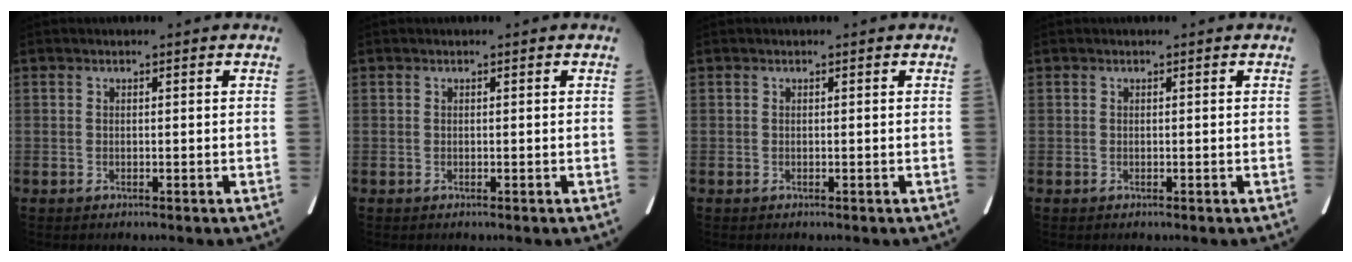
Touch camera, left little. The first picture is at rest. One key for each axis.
{"total": 0.0}
{"total": 0.0}
{"total": 0.0}